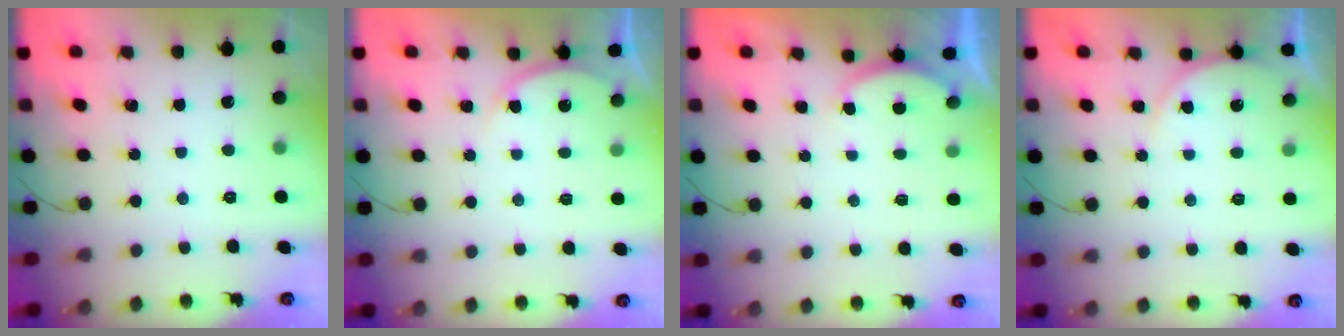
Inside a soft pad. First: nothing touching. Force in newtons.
{"total": 2.9, "press": 2.9, "slide": 0.5}
{"total": 1.7, "press": 1.6, "slide": 0.6}
{"total": 4.6, "press": 4.6, "slide": 0.4}